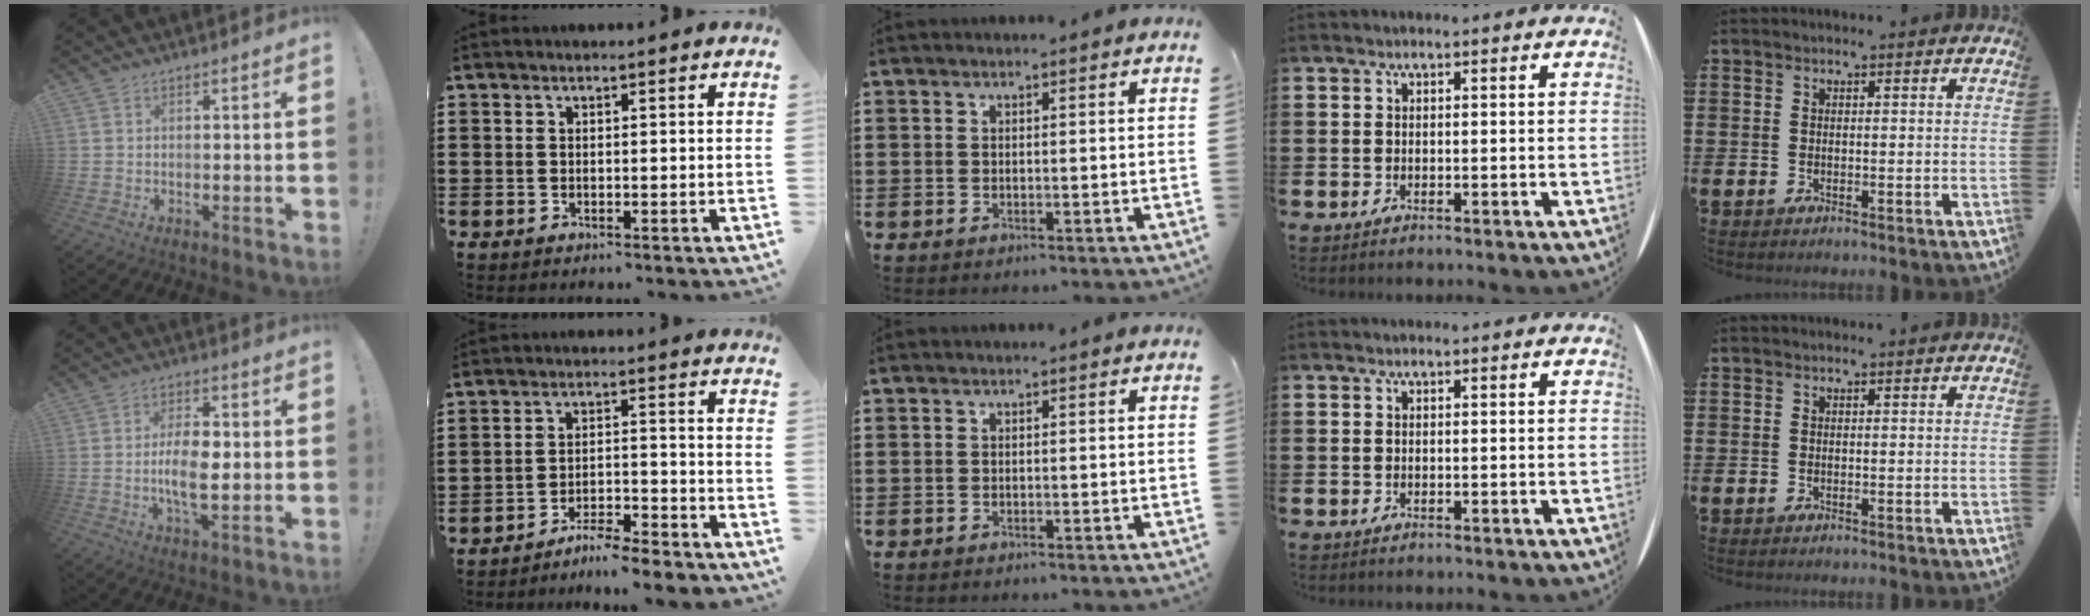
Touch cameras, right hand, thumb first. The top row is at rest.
{"thumb": {"total": 9.3, "force": [-0.9, 4.0, 8.3], "torque": [-0.152, -0.004, -0.024]}, "index": {"total": 4.9, "force": [-4.7, -0.1, 1.2], "torque": [-0.024, 0.001, -0.095]}}